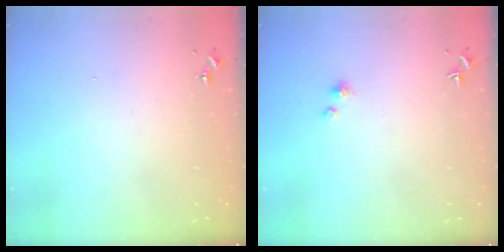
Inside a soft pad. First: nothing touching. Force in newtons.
{"total": 2.1, "press": 2.1, "slide": 0.2}